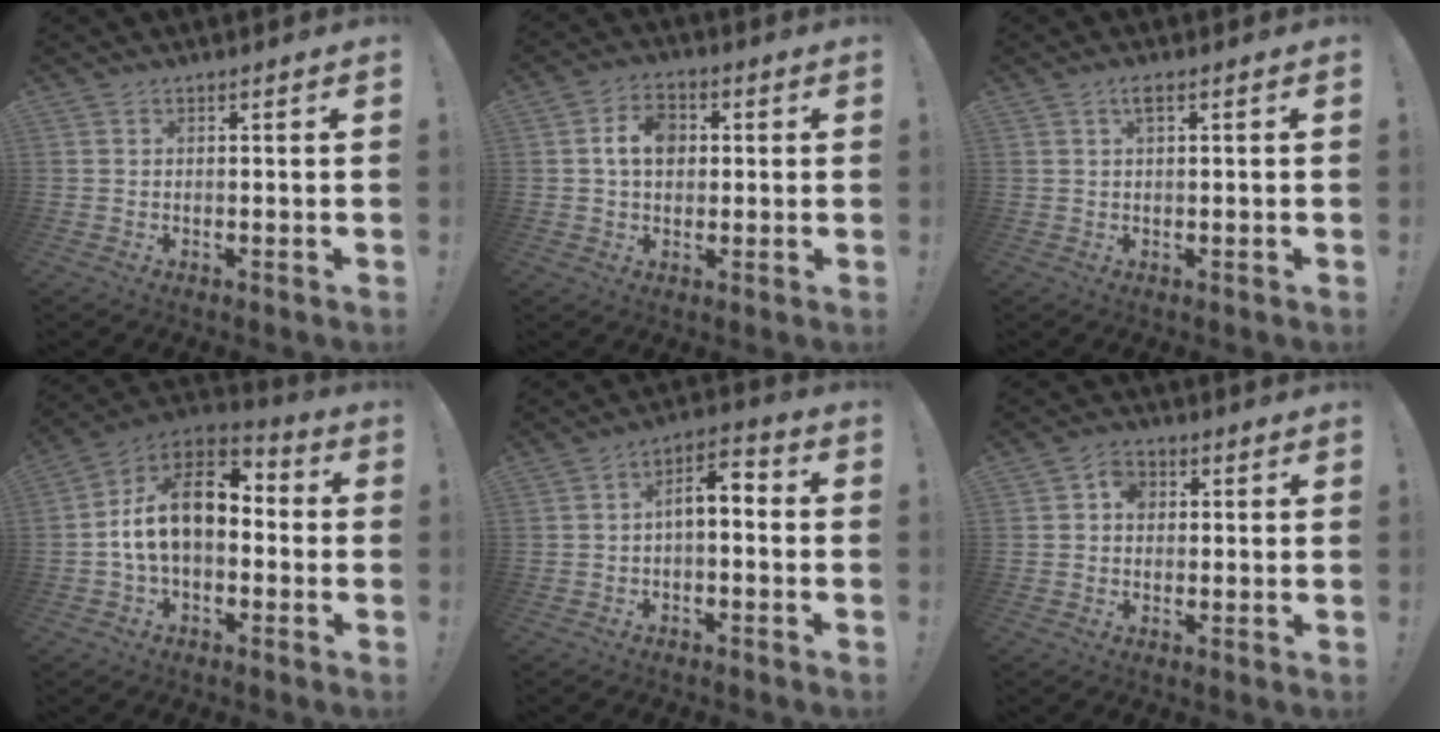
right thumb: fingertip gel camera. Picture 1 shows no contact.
{"total": 8.0, "force": [1.3, 5.8, 5.4], "torque": [-0.079, 0.008, 0.024]}
{"total": 2.1, "force": [1.1, 0.3, 1.8], "torque": [-0.031, 0.002, 0.017]}
{"total": 16.5, "force": [1.7, 9.8, 13.2], "torque": [-0.216, 0.008, 0.036]}
{"total": 6.5, "force": [-0.9, 3.1, 5.7], "torque": [-0.091, 0.011, -0.016]}
{"total": 4.2, "force": [0.4, 3.4, 2.3], "torque": [-0.027, 0.002, 0.003]}